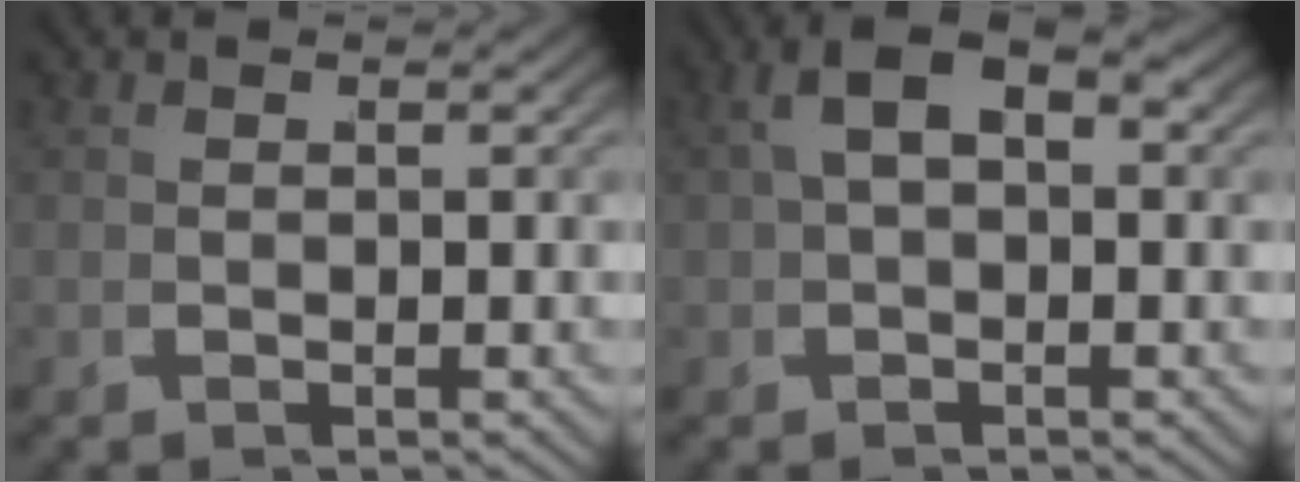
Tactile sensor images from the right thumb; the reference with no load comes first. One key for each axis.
{"total": 4.5, "fx": 1.1, "fy": 2.4, "fz": 3.6, "tx": -0.067, "ty": 0.009, "tz": 0.017}